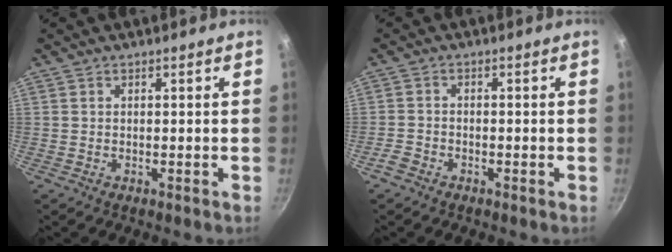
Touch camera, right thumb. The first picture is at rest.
{"total": 2.4, "force": [-1.8, 1.4, 0.9], "torque": [-0.027, 0.015, -0.038]}